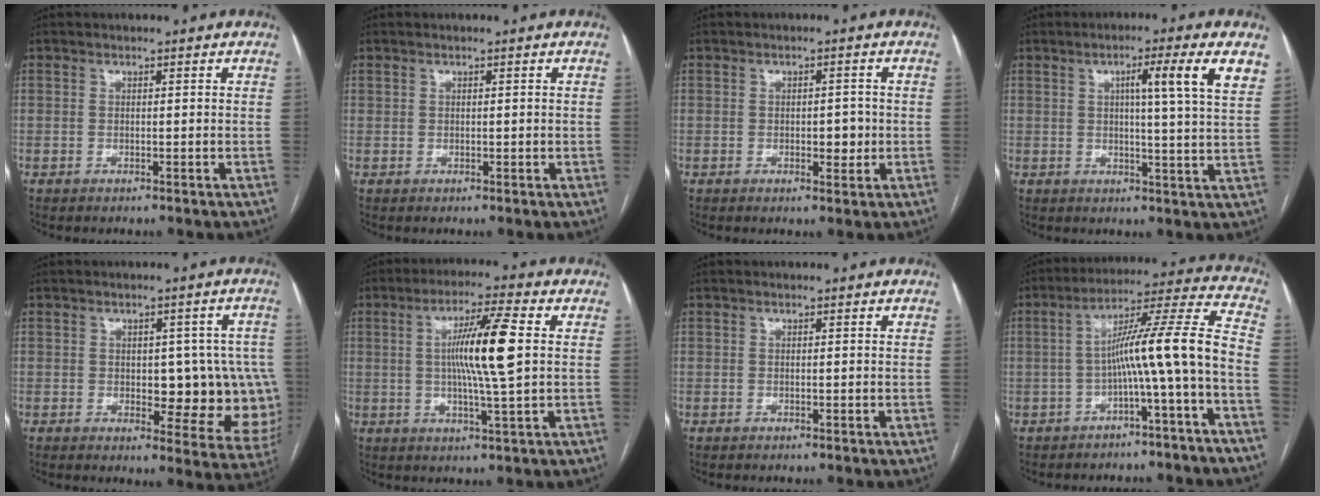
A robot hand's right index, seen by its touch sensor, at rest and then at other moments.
{"total": 0.8, "force": [0.5, 0.6, 0.3], "torque": [0.000, 0.001, 0.010]}
{"total": 2.9, "force": [-0.3, 1.5, 2.5], "torque": [-0.030, 0.001, 0.000]}
{"total": 9.2, "force": [3.8, -0.8, 8.3], "torque": [-0.118, 0.005, 0.050]}
{"total": 12.3, "force": [-0.4, 5.8, 10.9], "torque": [-0.110, 0.011, 0.006]}
{"total": 10.6, "force": [1.3, -0.3, 10.5], "torque": [-0.189, 0.002, 0.020]}
{"total": 0.0}
{"total": 12.0, "force": [-3.6, -1.2, 11.4], "torque": [-0.170, 0.032, -0.057]}